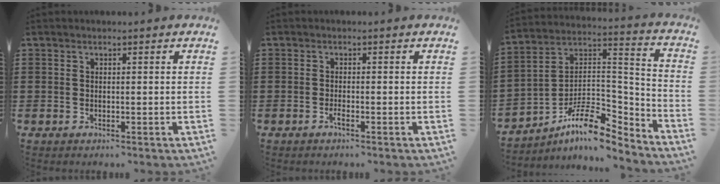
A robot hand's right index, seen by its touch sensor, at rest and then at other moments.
{"total": 1.2, "force": [-0.7, 0.0, 0.9], "torque": [-0.016, -0.004, -0.013]}
{"total": 10.5, "force": [-7.3, 4.2, 6.2], "torque": [-0.121, 0.008, -0.141]}